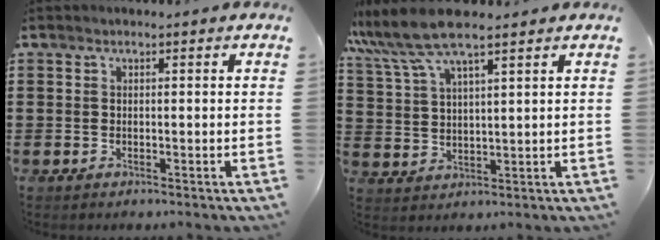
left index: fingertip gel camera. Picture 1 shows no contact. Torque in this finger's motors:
{"motor_torque": [1.88, -0.26, 1.05, 0.21]}